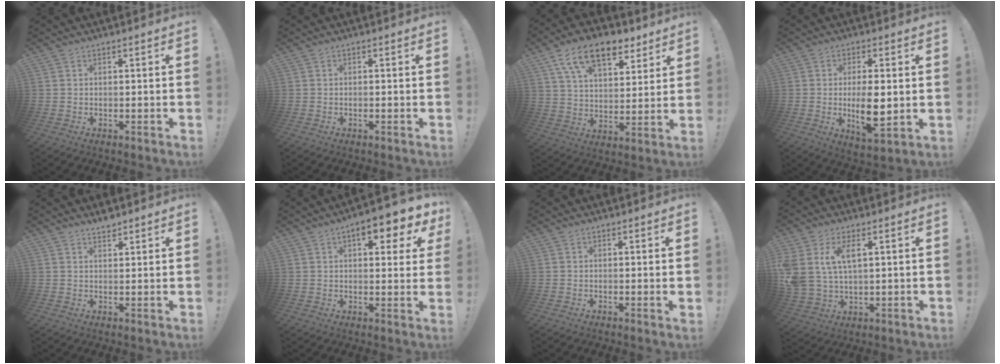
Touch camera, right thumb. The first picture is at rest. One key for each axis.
{"total": 0.6, "fx": -0.5, "fy": -0.1, "fz": 0.4, "tx": -0.017, "ty": 0.004, "tz": -0.007}
{"total": 16.0, "fx": 9.6, "fy": 8.4, "fz": 9.7, "tx": -0.167, "ty": -0.041, "tz": 0.175}
{"total": 10.5, "fx": -0.6, "fy": 3.9, "fz": 9.7, "tx": -0.173, "ty": -0.011, "tz": -0.009}
{"total": 2.5, "fx": 2.3, "fy": 0.5, "fz": 0.7, "tx": 0.002, "ty": -0.018, "tz": 0.039}
{"total": 9.0, "fx": 4.5, "fy": 3.5, "fz": 7.0, "tx": -0.085, "ty": -0.018, "tz": 0.071}
{"total": 1.1, "fx": 0.5, "fy": -0.3, "fz": 1.0, "tx": -0.016, "ty": -0.002, "tz": 0.007}
{"total": 9.5, "fx": 4.2, "fy": 5.3, "fz": 6.6, "tx": -0.135, "ty": -0.006, "tz": 0.078}